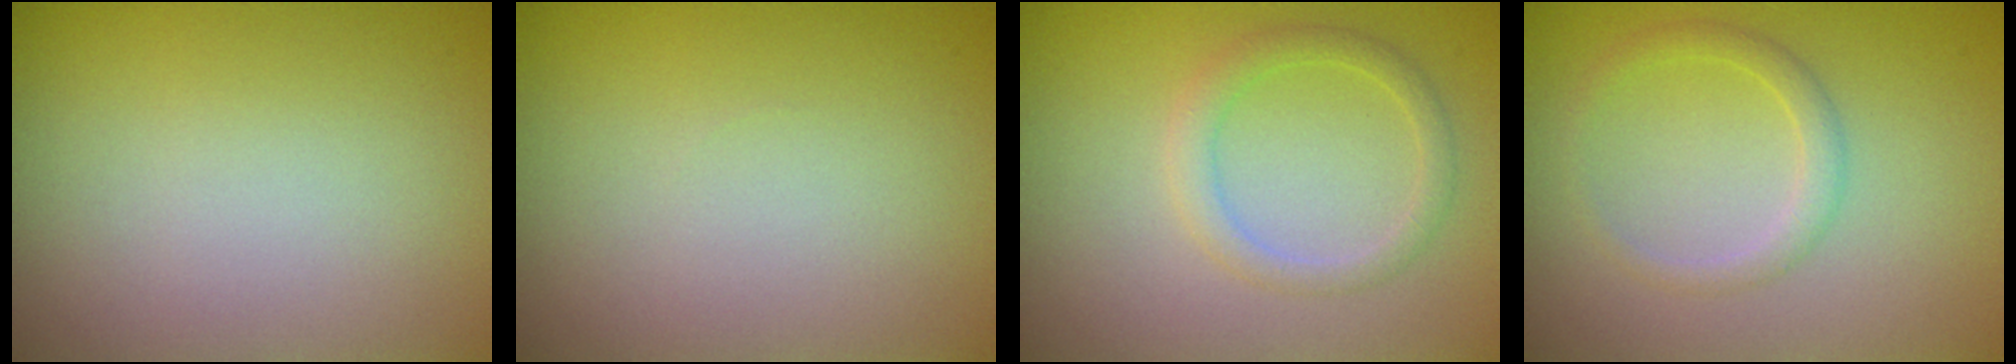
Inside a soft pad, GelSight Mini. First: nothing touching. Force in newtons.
{"total": 0.0}
{"total": 2.0, "press": 2.0, "slide": 0.1}
{"total": 1.7, "press": 1.7, "slide": 0.1}